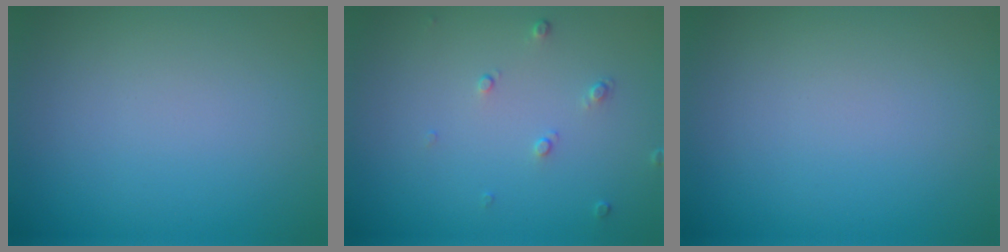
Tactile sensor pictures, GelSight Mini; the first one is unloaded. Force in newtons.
{"total": 0.9, "press": 0.6, "slide": 0.7}
{"total": 0.0}